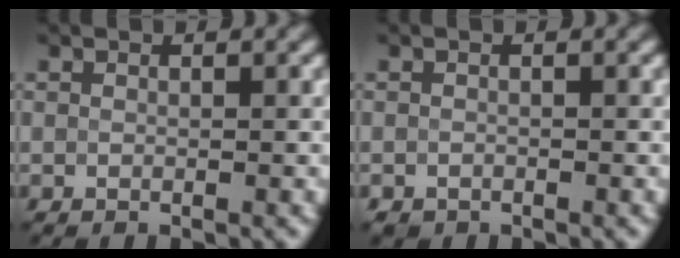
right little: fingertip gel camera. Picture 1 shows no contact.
{"total": 0.5, "force": [-0.3, 0.4, 0.0], "torque": [0.003, -0.005, -0.004]}